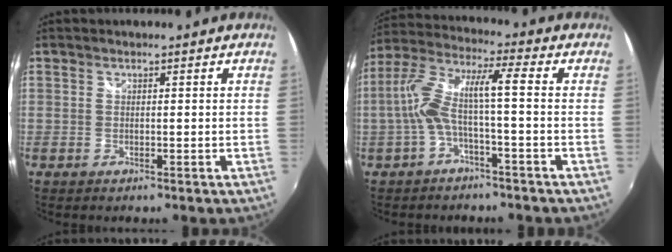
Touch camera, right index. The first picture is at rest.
{"total": 9.4, "force": [-2.0, 1.1, 9.1], "torque": [-0.190, 0.012, -0.037]}